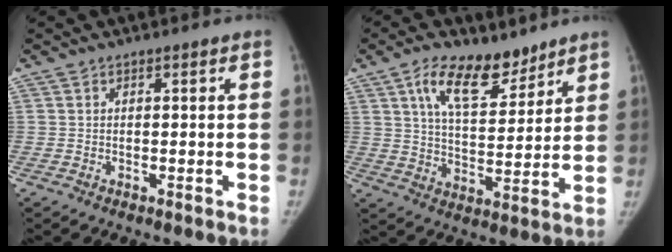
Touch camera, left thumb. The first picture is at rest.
{"total": 12.7, "force": [8.2, 6.2, 7.6], "torque": [-0.100, -0.045, 0.143]}